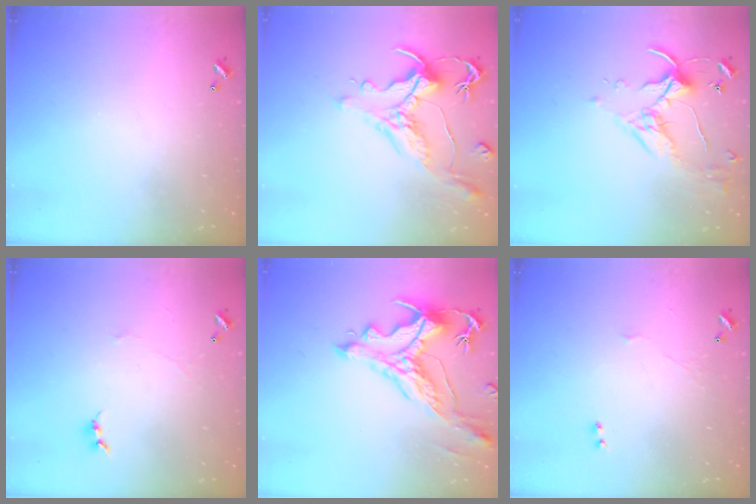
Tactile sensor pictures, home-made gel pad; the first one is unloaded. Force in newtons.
{"total": 1.5, "press": 0.4, "slide": 1.5}
{"total": 3.9, "press": 3.8, "slide": 0.5}
{"total": 0.6, "press": 0.3, "slide": 0.5}
{"total": 2.9, "press": 2.6, "slide": 1.5}
{"total": 2.4, "press": 2.3, "slide": 0.6}